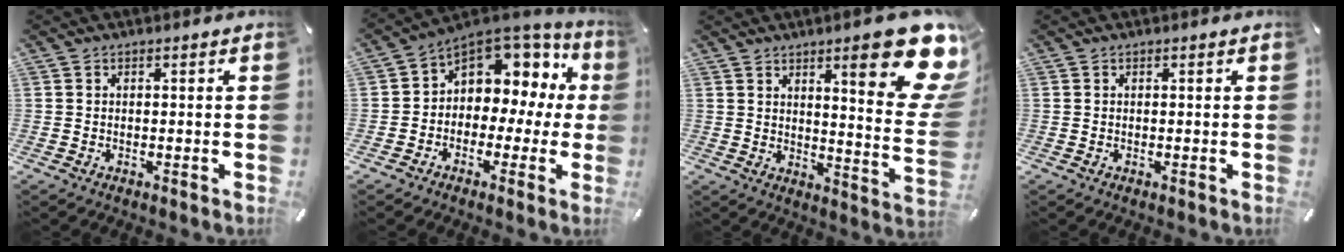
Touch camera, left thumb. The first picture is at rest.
{"total": 8.5, "force": [3.3, 7.0, 3.5], "torque": [-0.059, -0.036, 0.061]}
{"total": 19.6, "force": [10.3, 4.9, 16.0], "torque": [-0.209, -0.074, 0.155]}
{"total": 0.0}